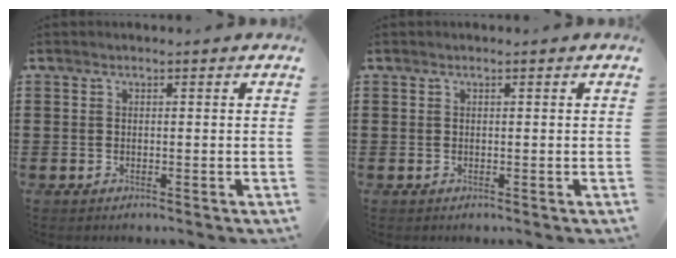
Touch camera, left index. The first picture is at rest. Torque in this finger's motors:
{"motor_torque": [-0.42, 0.81, -0.07, -0.01]}